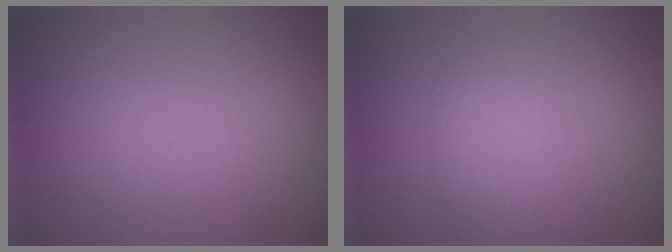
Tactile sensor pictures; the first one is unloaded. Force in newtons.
{"total": 2.1, "press": 2.1, "slide": 0.1}